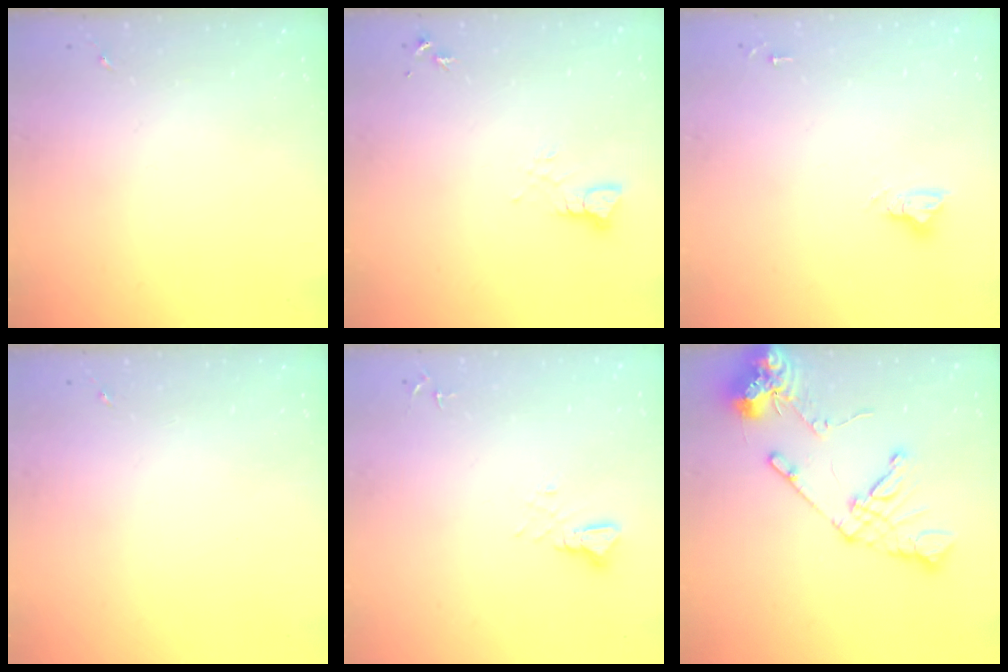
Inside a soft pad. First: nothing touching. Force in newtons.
{"total": 3.3, "press": 3.3, "slide": 0.4}
{"total": 4.9, "press": 4.9, "slide": 0.3}
{"total": 0.0}
{"total": 3.6, "press": 3.6, "slide": 0.3}
{"total": 15.5, "press": 15.3, "slide": 2.3}